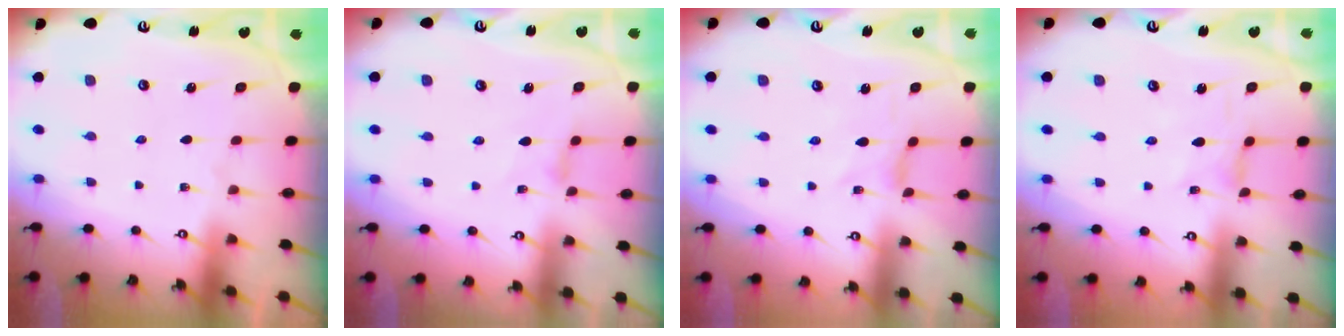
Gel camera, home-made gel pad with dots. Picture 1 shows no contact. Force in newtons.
{"total": 1.4, "press": 1.3, "slide": 0.5}
{"total": 0.0}
{"total": 0.6, "press": 0.6, "slide": 0.2}